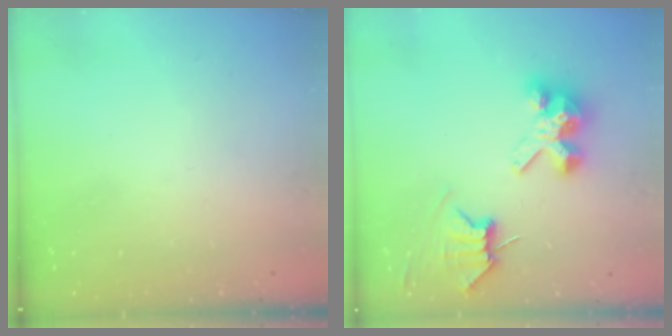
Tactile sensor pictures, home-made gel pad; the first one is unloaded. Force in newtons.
{"total": 7.1, "press": 7.1, "slide": 0.7}